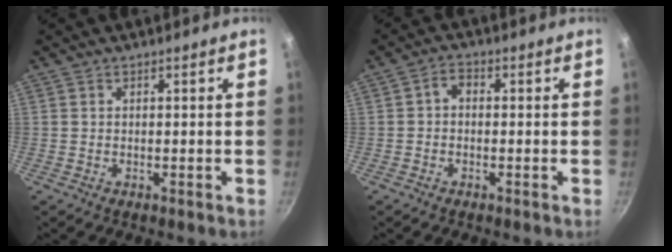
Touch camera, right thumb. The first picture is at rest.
{"total": 2.3, "force": [-0.4, 1.6, 1.5], "torque": [-0.028, 0.011, -0.013]}